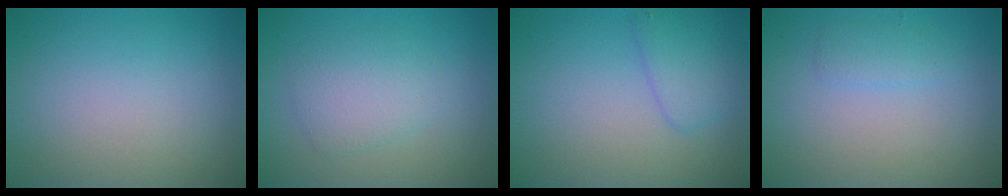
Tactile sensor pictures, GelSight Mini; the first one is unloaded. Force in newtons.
{"total": 2.8, "press": 2.8, "slide": 0.2}
{"total": 2.6, "press": 2.5, "slide": 0.2}
{"total": 1.4, "press": 1.4, "slide": 0.1}